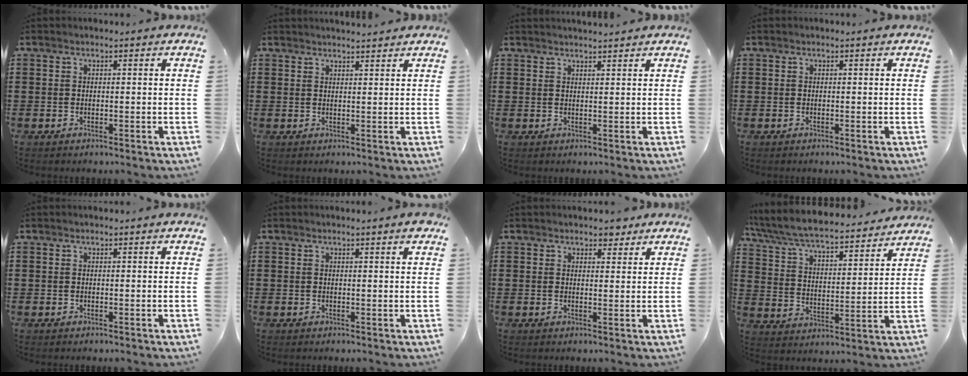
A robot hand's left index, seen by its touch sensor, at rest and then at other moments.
{"total": 1.6, "force": [1.6, 0.0, 0.1], "torque": [-0.006, 0.002, 0.032]}
{"total": 1.4, "force": [1.4, -0.1, 0.1], "torque": [-0.004, 0.001, 0.028]}
{"total": 0.0}
{"total": 0.0}
{"total": 1.1, "force": [0.7, -0.1, 0.8], "torque": [-0.008, -0.004, 0.012]}
{"total": 2.7, "force": [2.3, 1.3, 0.7], "torque": [-0.011, 0.003, 0.042]}
{"total": 6.5, "force": [6.1, 0.5, 2.1], "torque": [-0.068, -0.044, 0.103]}